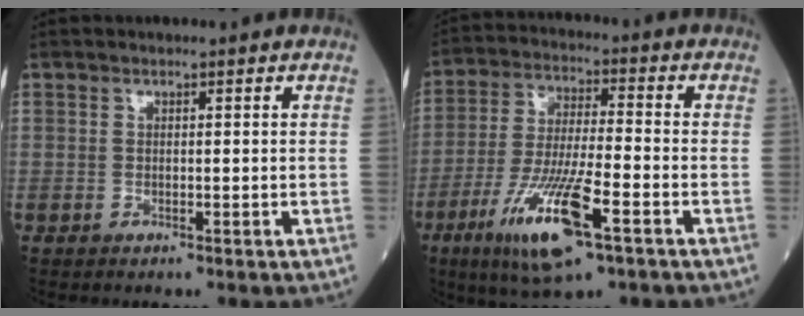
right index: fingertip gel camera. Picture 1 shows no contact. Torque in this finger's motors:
{"motor_torque": [1.86, -0.28, 1.01, 0.21]}